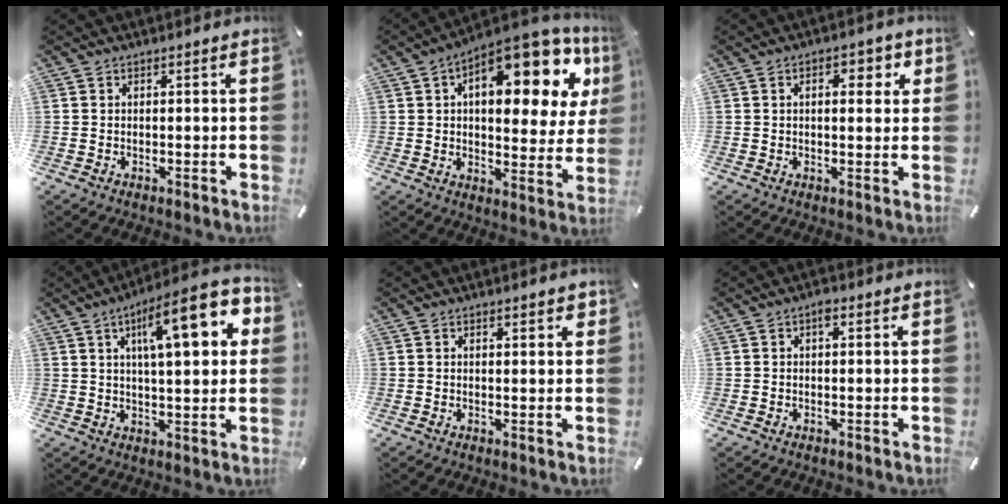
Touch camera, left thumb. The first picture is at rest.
{"total": 19.6, "force": [9.2, 9.3, 14.5], "torque": [-0.192, -0.060, 0.145]}
{"total": 5.0, "force": [1.4, 2.7, 3.9], "torque": [-0.051, -0.002, 0.013]}
{"total": 17.5, "force": [7.0, 5.1, 15.2], "torque": [-0.227, -0.022, 0.101]}
{"total": 1.4, "force": [1.0, 0.6, 0.8], "torque": [-0.008, -0.002, 0.017]}
{"total": 1.7, "force": [0.5, 0.8, 1.4], "torque": [-0.021, 0.004, 0.005]}